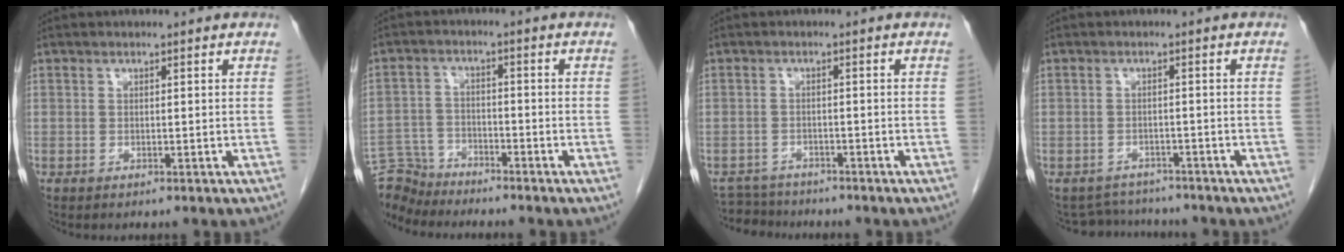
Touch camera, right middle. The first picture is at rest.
{"total": 6.3, "force": [-6.2, 1.1, -0.8], "torque": [0.011, 0.002, -0.118]}
{"total": 4.3, "force": [-4.2, 0.8, -0.6], "torque": [0.013, -0.007, -0.074]}
{"total": 4.5, "force": [-4.3, 1.1, -0.6], "torque": [0.007, 0.008, -0.066]}